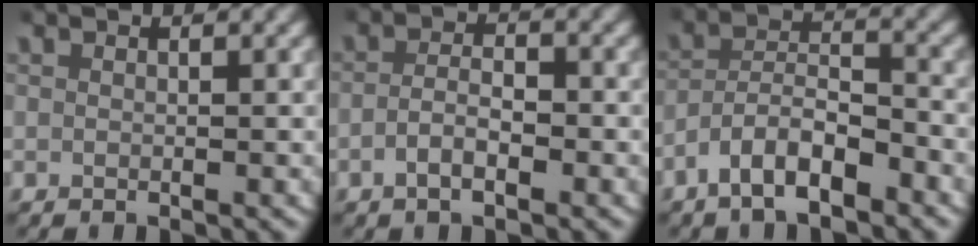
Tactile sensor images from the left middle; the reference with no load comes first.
{"total": 2.7, "force": [-1.5, 1.1, 1.9], "torque": [-0.032, -0.001, -0.029]}
{"total": 5.2, "force": [-3.5, 3.0, 2.3], "torque": [-0.036, 0.001, -0.072]}